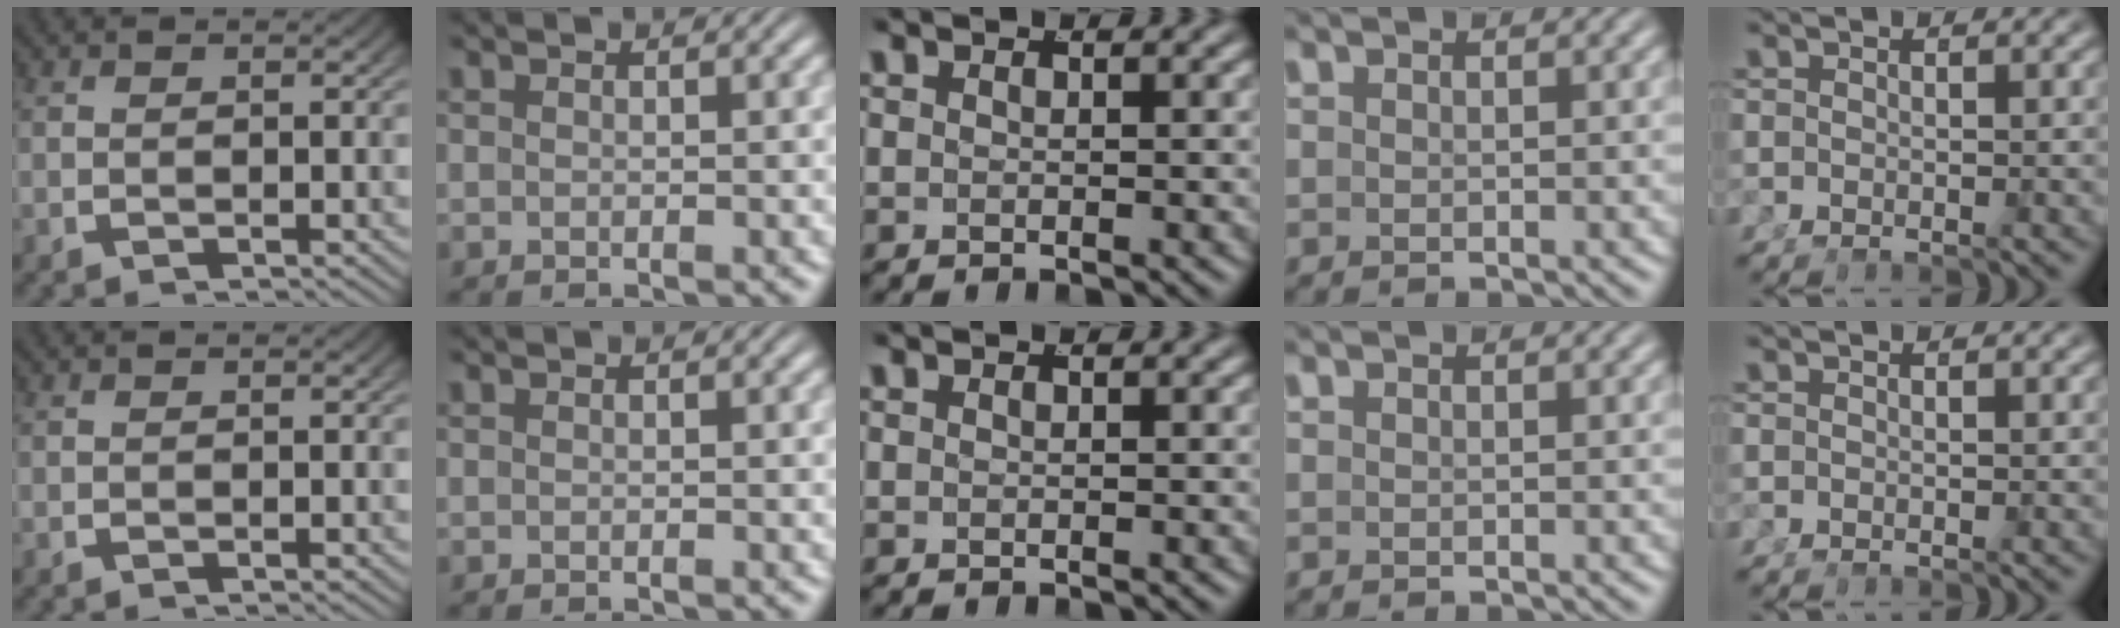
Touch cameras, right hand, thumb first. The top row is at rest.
{}